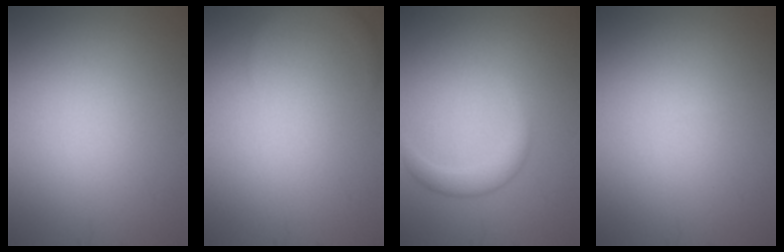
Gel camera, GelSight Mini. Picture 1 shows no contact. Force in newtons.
{"total": 1.2, "press": 1.2, "slide": 0.2}
{"total": 2.4, "press": 2.4, "slide": 0.2}
{"total": 0.0}